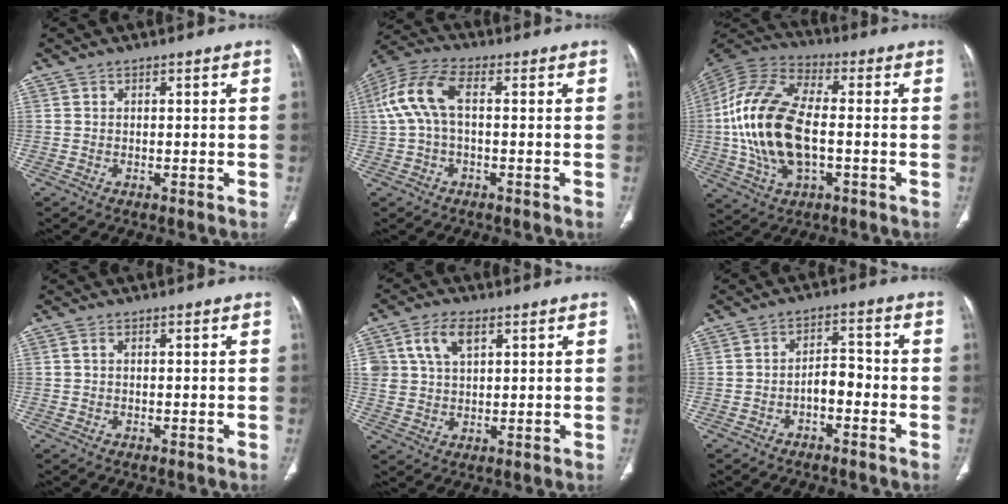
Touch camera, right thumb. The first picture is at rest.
{"total": 9.2, "force": [0.6, 4.4, 8.1], "torque": [-0.191, 0.030, 0.008]}
{"total": 19.7, "force": [-1.7, 10.2, 16.8], "torque": [-0.350, 0.019, -0.031]}
{"total": 0.6, "force": [0.1, 0.3, 0.5], "torque": [-0.013, 0.001, 0.000]}
{"total": 7.2, "force": [3.1, 4.3, 4.9], "torque": [-0.085, -0.004, 0.063]}
{"total": 4.5, "force": [-2.0, 2.5, 3.2], "torque": [-0.039, 0.033, -0.036]}